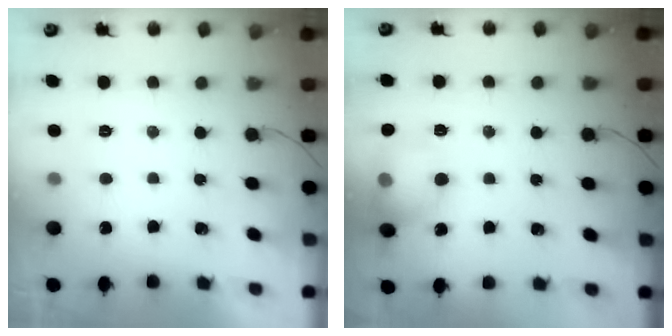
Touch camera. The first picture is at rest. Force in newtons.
{"total": 11.7, "press": 11.5, "slide": 1.9}